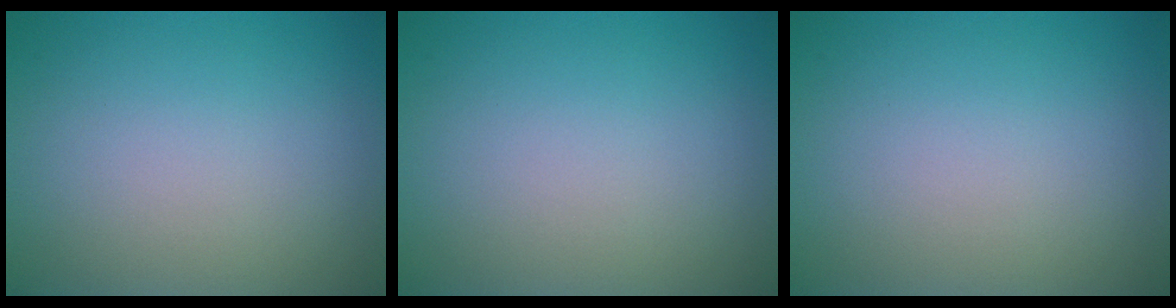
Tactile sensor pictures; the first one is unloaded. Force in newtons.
{"total": 0.0}
{"total": 0.0}